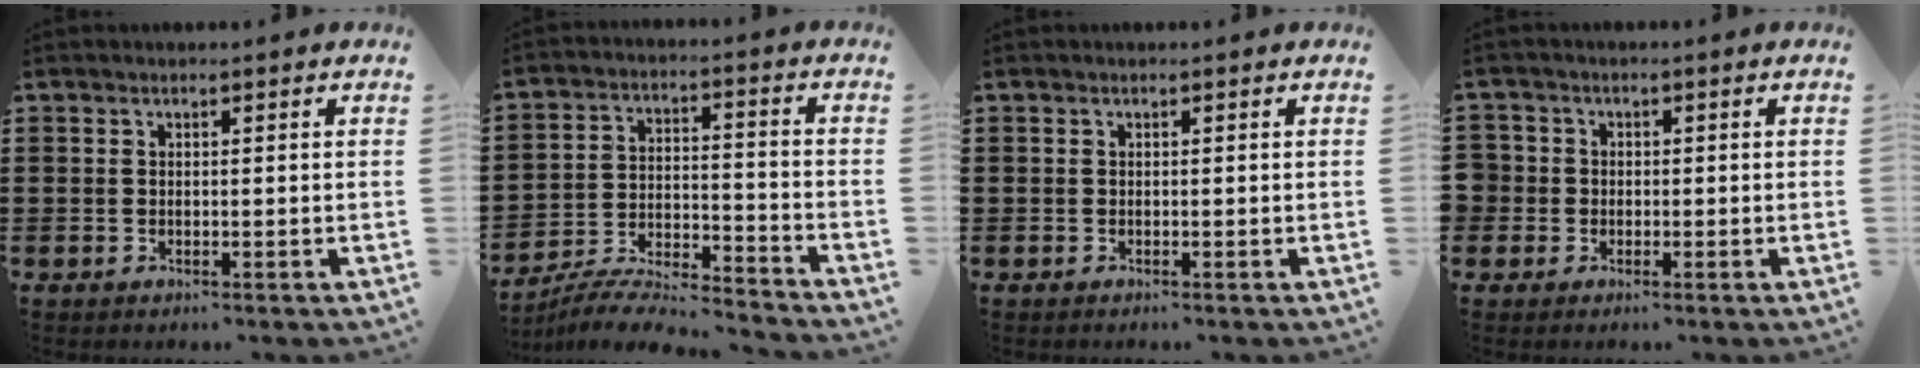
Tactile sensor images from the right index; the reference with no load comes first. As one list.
[{"total": 6.9, "force": [-6.7, 0.4, 1.7], "torque": [-0.041, -0.002, -0.134]}, {"total": 0.0}, {"total": 2.1, "force": [-0.5, 2.1, 0.2], "torque": [-0.022, 0.003, -0.014]}]